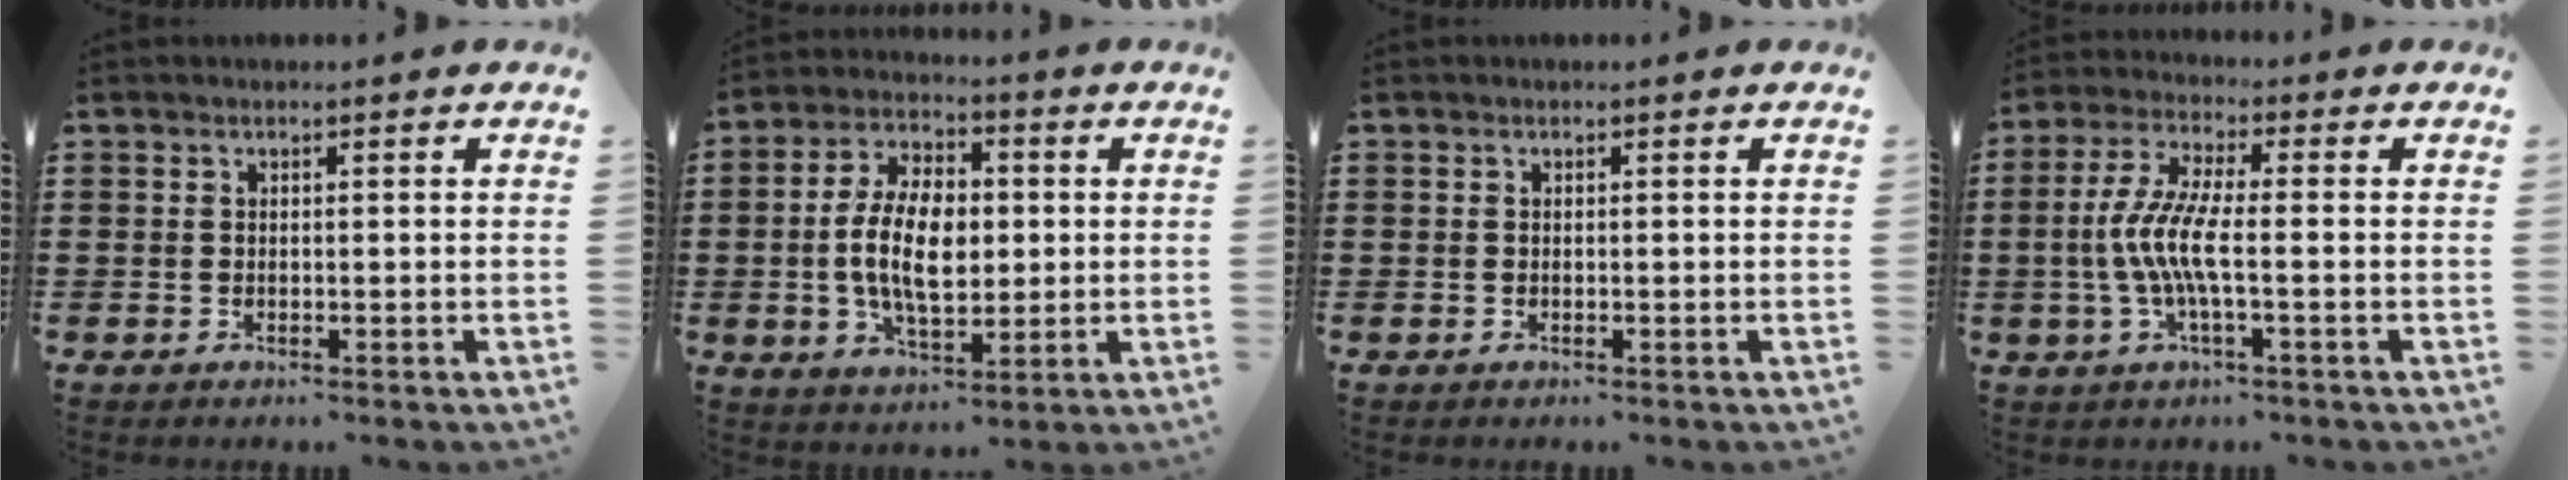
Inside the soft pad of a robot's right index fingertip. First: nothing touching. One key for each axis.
{"total": 10.3, "fx": -0.2, "fy": 5.5, "fz": 8.7, "tx": -0.180, "ty": 0.003, "tz": -0.007}
{"total": 0.0}
{"total": 7.1, "fx": -1.6, "fy": 1.3, "fz": 6.8, "tx": -0.161, "ty": -0.017, "tz": -0.041}